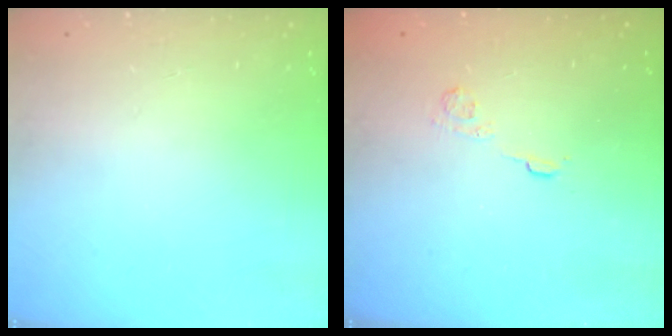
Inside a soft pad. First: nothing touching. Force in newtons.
{"total": 3.6, "press": 3.4, "slide": 1.2}